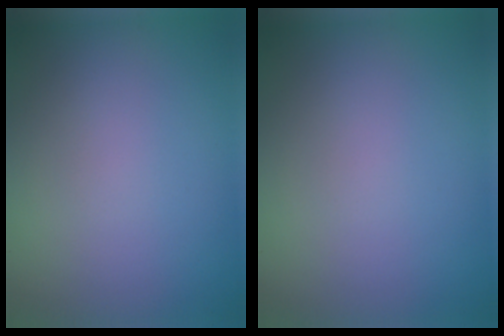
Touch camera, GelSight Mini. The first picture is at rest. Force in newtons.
{"total": 0.0}